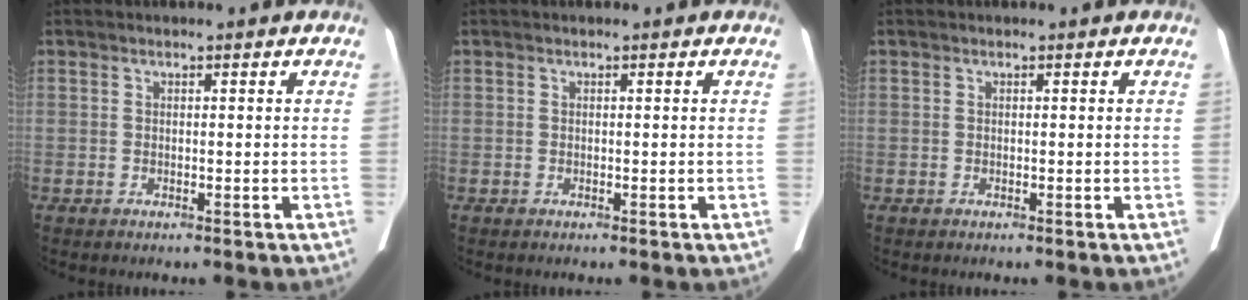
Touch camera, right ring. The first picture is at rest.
{"total": 0.0}
{"total": 0.0}